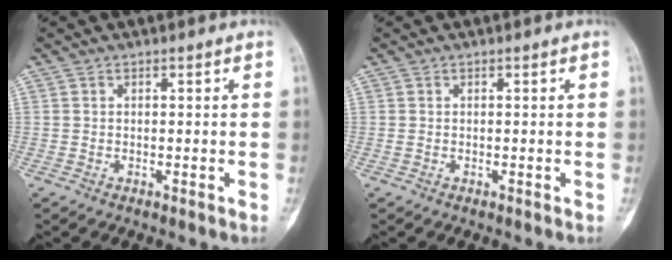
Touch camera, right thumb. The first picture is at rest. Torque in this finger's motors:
{"motor_torque": [0.00, 0.00, 0.05, -0.05, 0.00]}